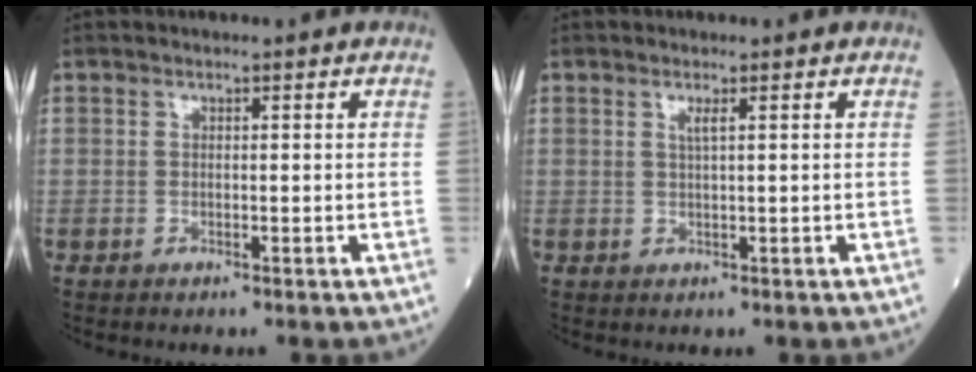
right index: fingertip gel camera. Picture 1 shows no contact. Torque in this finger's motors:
{"motor_torque": [-0.03, 0.03, 0.00, 0.02]}